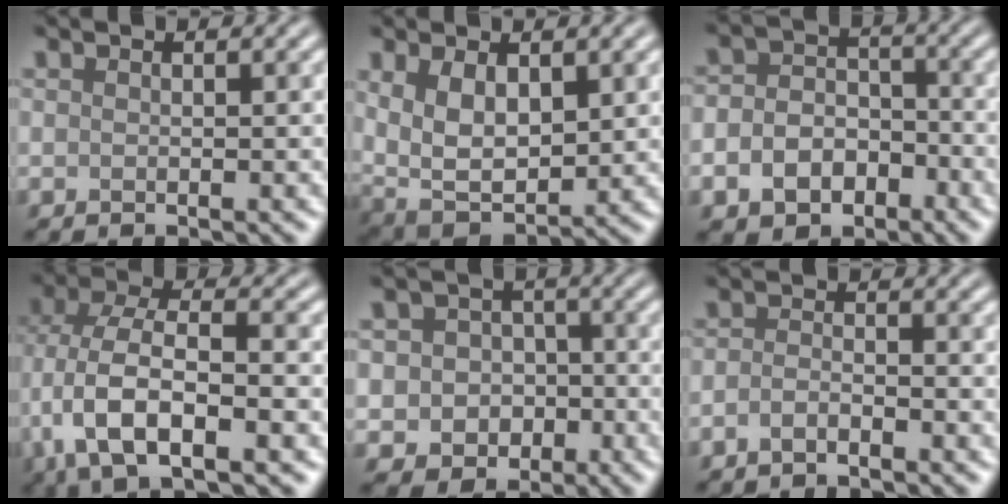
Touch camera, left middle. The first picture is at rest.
{"total": 6.4, "force": [1.5, 3.5, 5.1], "torque": [-0.107, -0.010, 0.030]}
{"total": 5.4, "force": [-2.3, 3.9, 2.9], "torque": [-0.042, -0.006, -0.041]}
{"total": 9.9, "force": [-2.5, 4.8, 8.2], "torque": [-0.168, 0.000, -0.049]}
{"total": 4.9, "force": [-1.1, 4.5, 1.8], "torque": [-0.014, 0.006, -0.034]}
{"total": 1.5, "force": [-1.1, 0.5, 0.9], "torque": [-0.021, 0.001, -0.025]}